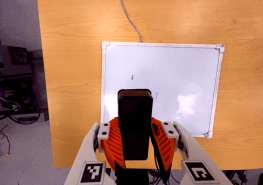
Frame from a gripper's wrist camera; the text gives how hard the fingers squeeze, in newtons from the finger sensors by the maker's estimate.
{"total": 6.4, "left": 5.6, "right": 7.3}